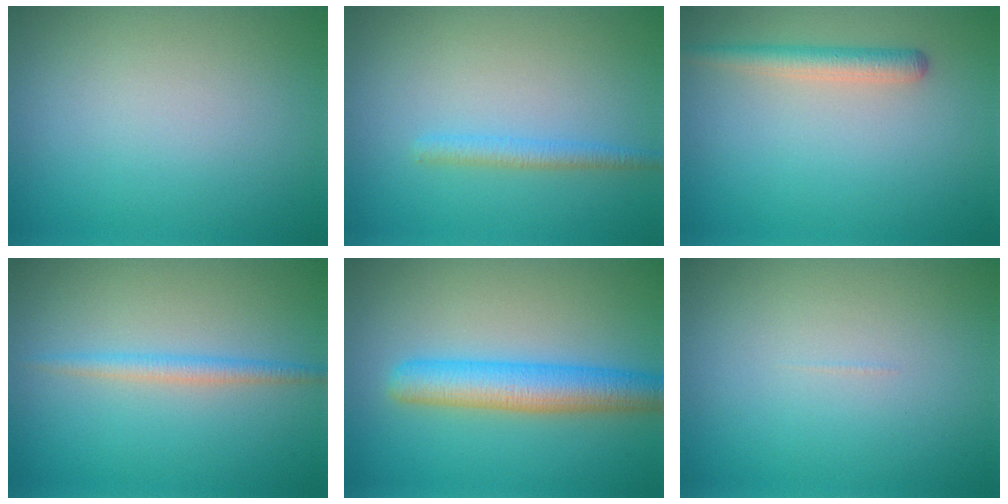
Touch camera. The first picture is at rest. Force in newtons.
{"total": 1.6, "press": 1.6, "slide": 0.0}
{"total": 2.2, "press": 2.2, "slide": 0.1}
{"total": 1.7, "press": 1.7, "slide": 0.0}
{"total": 5.1, "press": 5.1, "slide": 0.1}
{"total": 0.0}